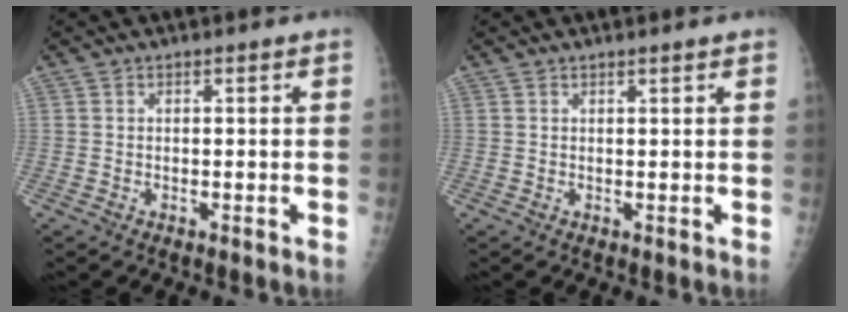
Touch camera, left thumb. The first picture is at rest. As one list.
[{"total": 1.1, "force": [0.9, 0.0, 0.6], "torque": [-0.005, 0.001, 0.014]}]